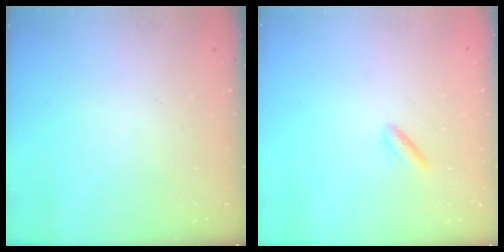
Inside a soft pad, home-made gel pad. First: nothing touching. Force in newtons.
{"total": 2.6, "press": 2.5, "slide": 0.9}